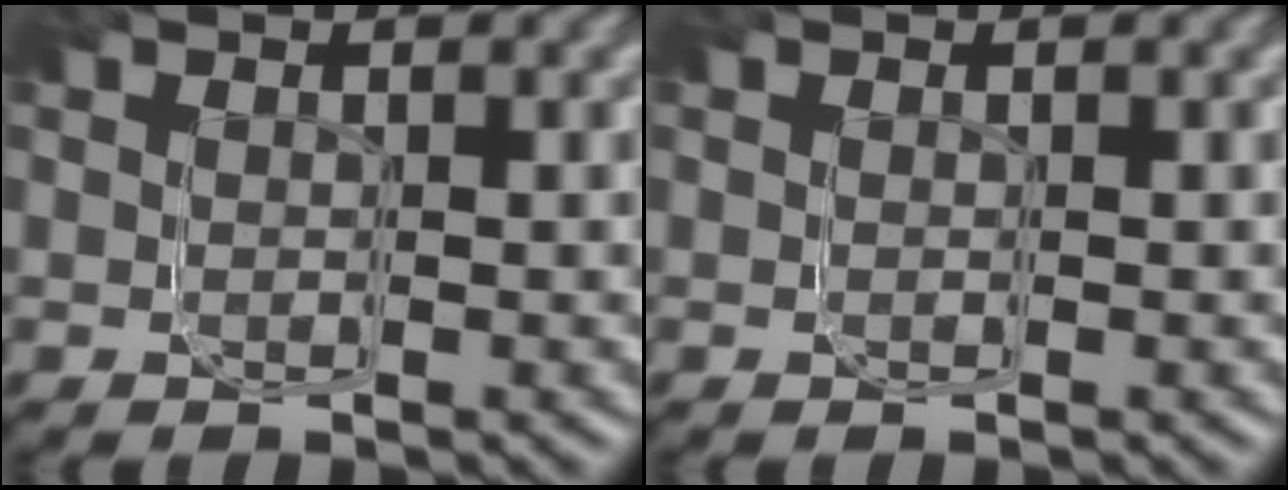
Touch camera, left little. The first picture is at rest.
{"total": 0.0}